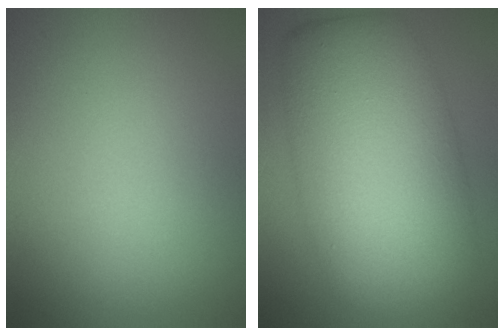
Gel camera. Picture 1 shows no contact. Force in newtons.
{"total": 12.5, "press": 12.5, "slide": 0.4}